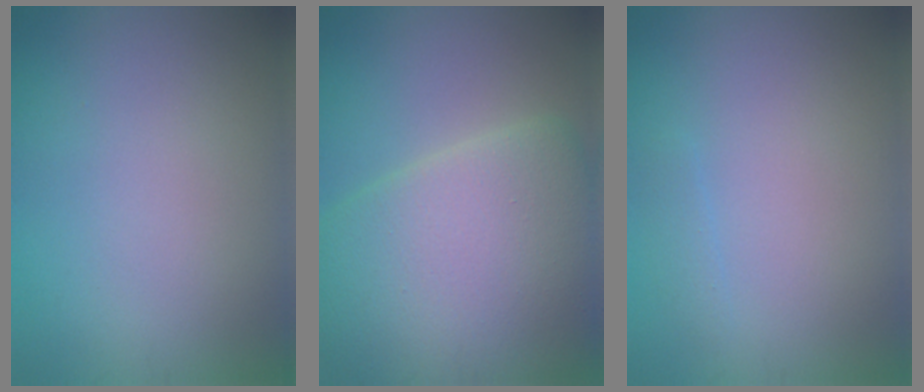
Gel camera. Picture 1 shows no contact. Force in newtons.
{"total": 12.8, "press": 12.8, "slide": 0.4}
{"total": 0.7, "press": 0.7, "slide": 0.0}